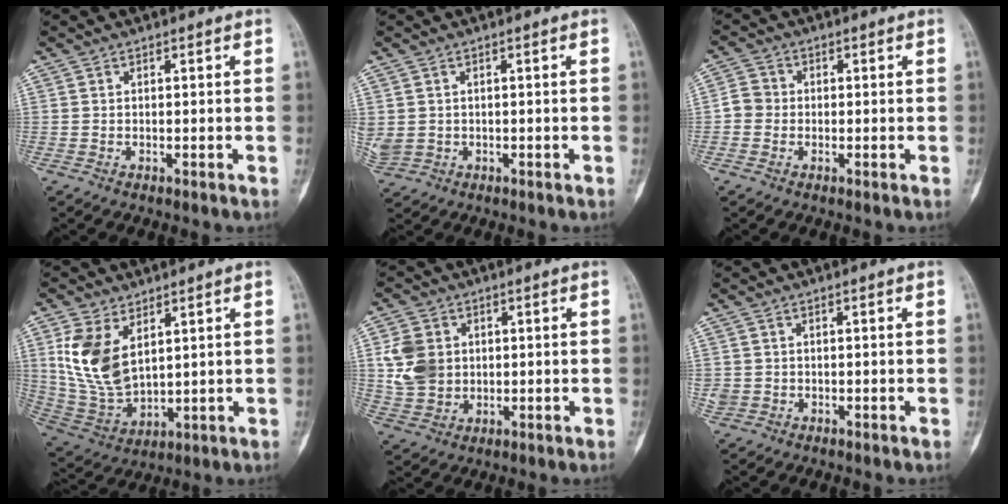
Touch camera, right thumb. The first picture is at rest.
{"total": 5.0, "force": [0.1, 4.3, 2.6], "torque": [-0.073, 0.004, 0.018]}
{"total": 3.3, "force": [-0.5, 3.1, 1.1], "torque": [-0.004, 0.009, -0.019]}
{"total": 12.8, "force": [4.6, 7.4, 9.4], "torque": [-0.182, -0.020, 0.113]}
{"total": 8.9, "force": [1.4, 7.4, 4.8], "torque": [-0.076, -0.003, 0.033]}
{"total": 2.2, "force": [-0.2, 2.1, 0.6], "torque": [-0.007, 0.006, 0.002]}